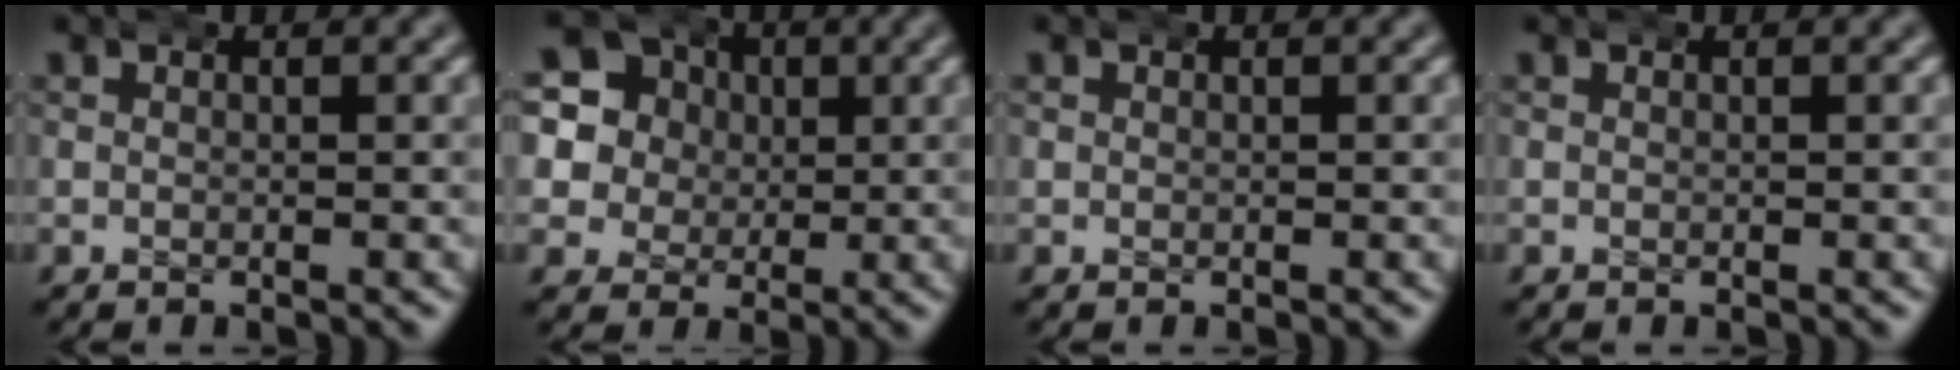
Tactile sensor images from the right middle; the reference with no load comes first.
{"total": 13.2, "force": [2.0, 12.0, 5.1], "torque": [-0.139, -0.021, 0.020]}
{"total": 0.0}
{"total": 0.0}